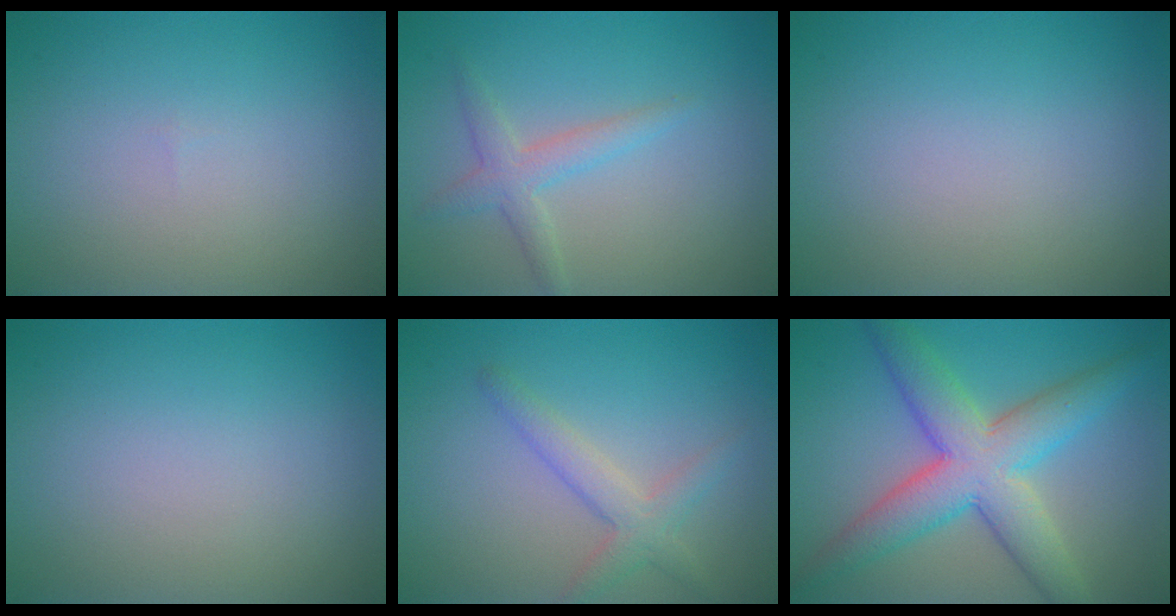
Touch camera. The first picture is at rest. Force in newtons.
{"total": 2.3, "press": 2.3, "slide": 0.0}
{"total": 0.0}
{"total": 0.0}
{"total": 2.7, "press": 2.7, "slide": 0.1}
{"total": 7.8, "press": 7.8, "slide": 0.3}